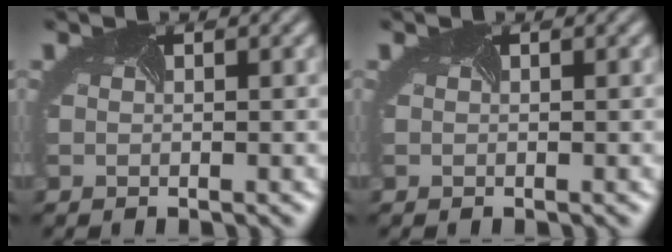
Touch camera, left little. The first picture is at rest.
{"total": 0.0}